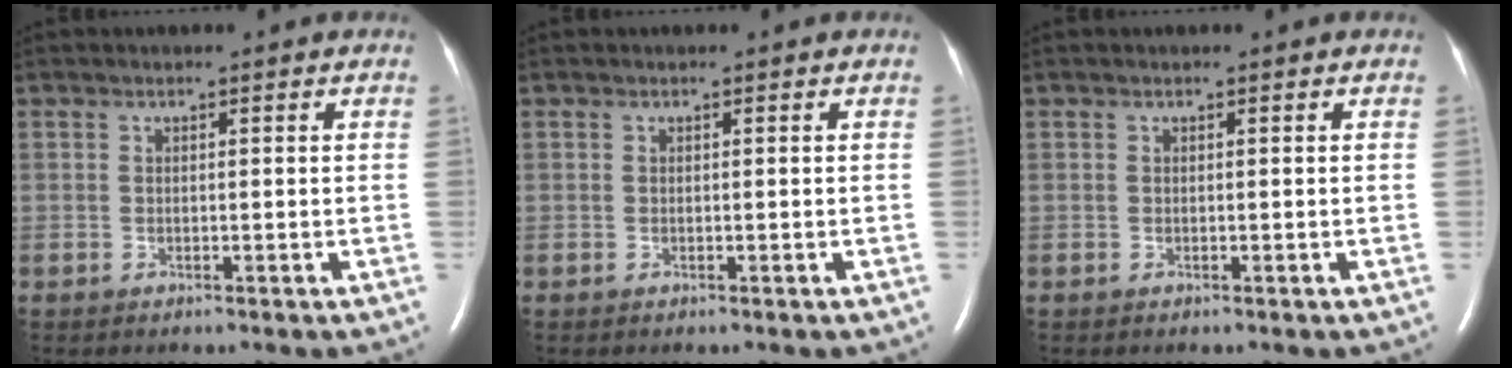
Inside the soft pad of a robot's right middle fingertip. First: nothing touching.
{"total": 0.0}
{"total": 0.0}